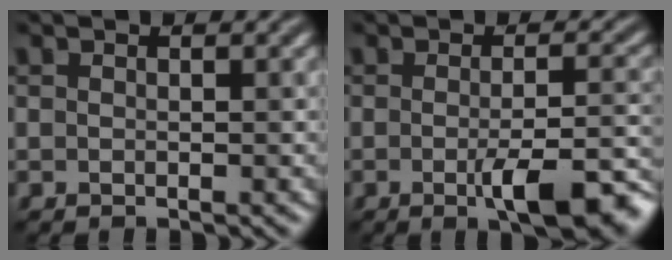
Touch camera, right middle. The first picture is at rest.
{"total": 6.7, "force": [-2.5, 1.7, 6.0], "torque": [-0.089, -0.004, -0.035]}